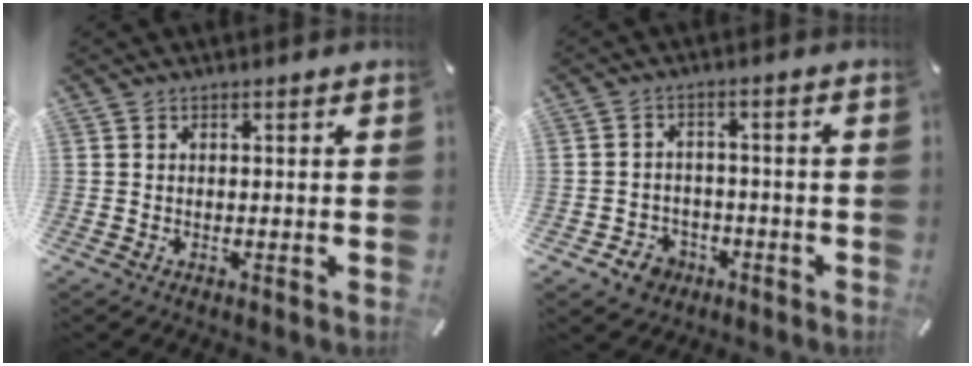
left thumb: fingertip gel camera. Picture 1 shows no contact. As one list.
[{"total": 5.4, "force": [-2.7, 4.4, 1.6], "torque": [-0.039, 0.015, -0.050]}]